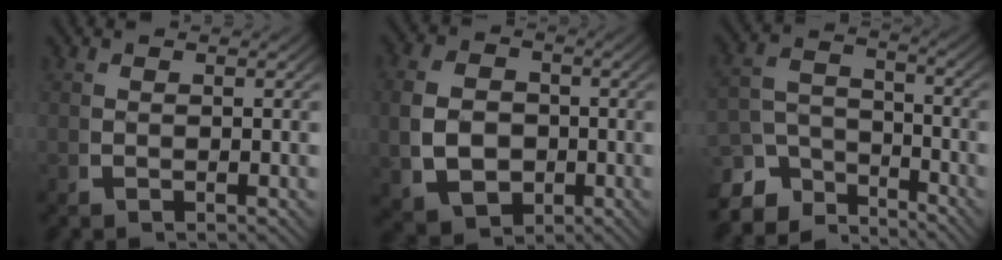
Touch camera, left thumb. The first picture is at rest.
{"total": 7.4, "force": [-0.8, 5.8, 4.6], "torque": [-0.095, -0.031, 0.004]}
{"total": 7.3, "force": [-3.6, 5.1, 3.9], "torque": [-0.061, -0.024, -0.058]}